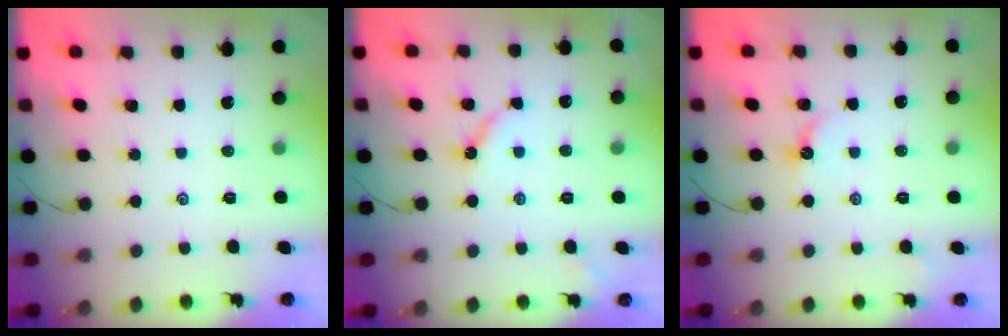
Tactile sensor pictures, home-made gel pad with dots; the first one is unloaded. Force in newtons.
{"total": 5.5, "press": 5.5, "slide": 0.5}
{"total": 4.0, "press": 4.0, "slide": 0.6}